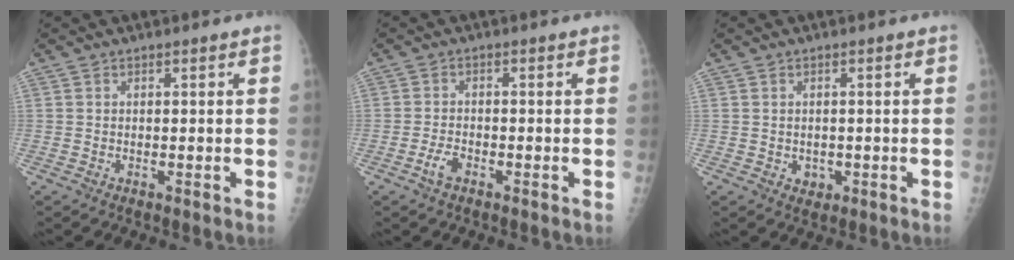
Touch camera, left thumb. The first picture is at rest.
{"total": 2.6, "force": [-1.6, 1.3, 1.6], "torque": [-0.035, 0.008, -0.029]}
{"total": 1.9, "force": [-0.3, 1.6, 0.8], "torque": [-0.006, 0.001, 0.003]}